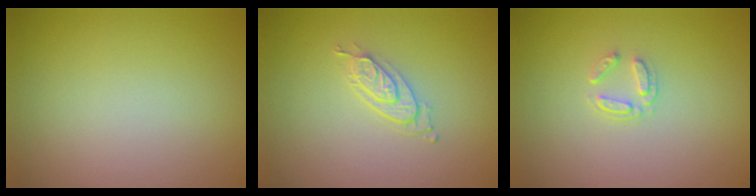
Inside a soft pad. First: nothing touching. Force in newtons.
{"total": 2.0, "press": 1.4, "slide": 1.4}
{"total": 1.4, "press": 0.9, "slide": 1.1}